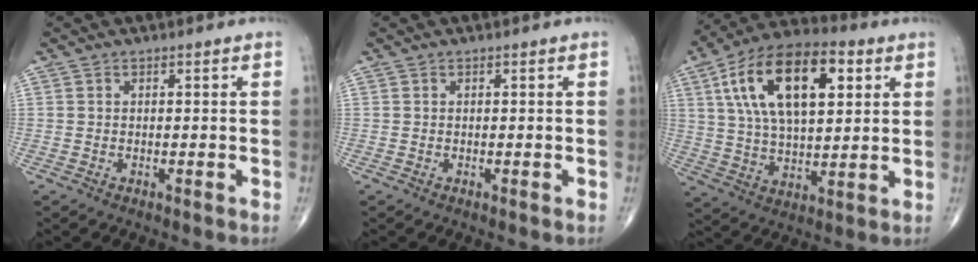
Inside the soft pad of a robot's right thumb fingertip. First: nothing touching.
{"total": 0.0}
{"total": 21.0, "force": [6.9, 10.3, 17.0], "torque": [-0.285, 0.000, 0.115]}